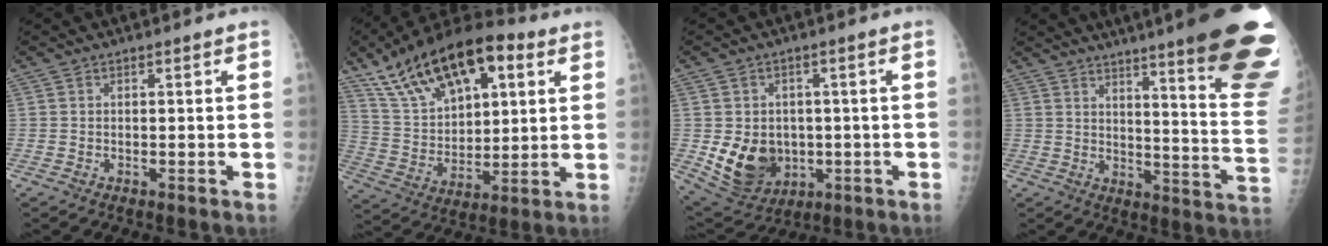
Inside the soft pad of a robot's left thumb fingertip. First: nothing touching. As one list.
[{"total": 22.7, "force": [11.4, 11.5, 15.9], "torque": [-0.247, -0.014, 0.206]}, {"total": 11.8, "force": [-1.4, 9.5, 6.8], "torque": [-0.083, -0.004, 0.004]}, {"total": 28.4, "force": [19.5, 3.3, 20.4], "torque": [-0.189, -0.110, 0.244]}]